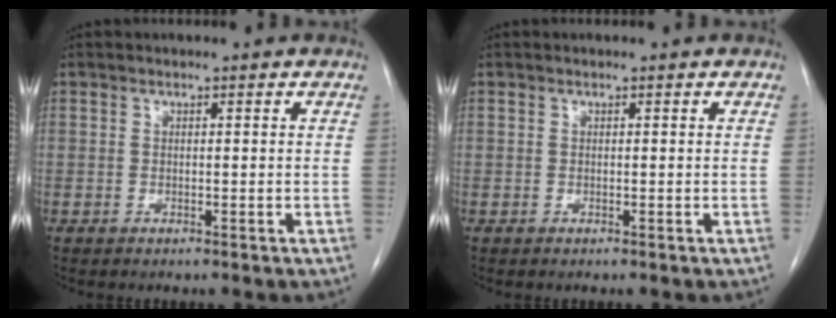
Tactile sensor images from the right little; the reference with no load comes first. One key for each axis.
{"total": 0.0}